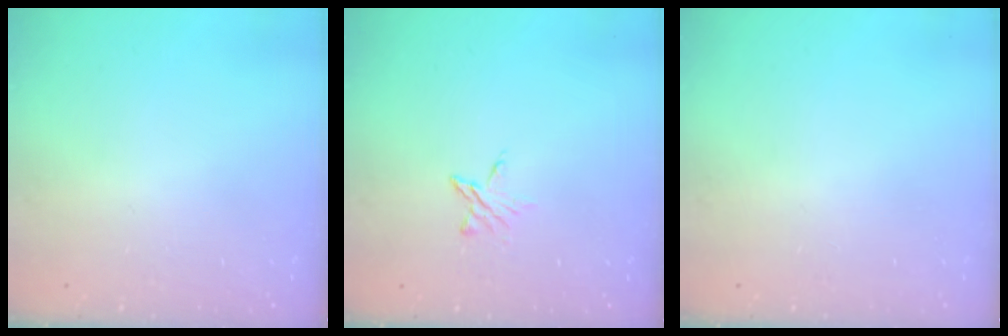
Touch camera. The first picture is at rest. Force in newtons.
{"total": 4.5, "press": 4.5, "slide": 0.4}
{"total": 0.0}